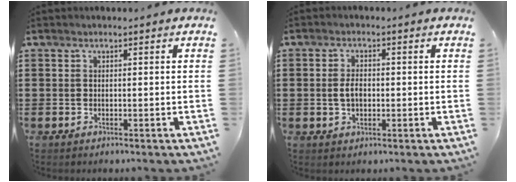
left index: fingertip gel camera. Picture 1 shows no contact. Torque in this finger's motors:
{"motor_torque": [0.38, 0.30, 0.42, 0.03]}